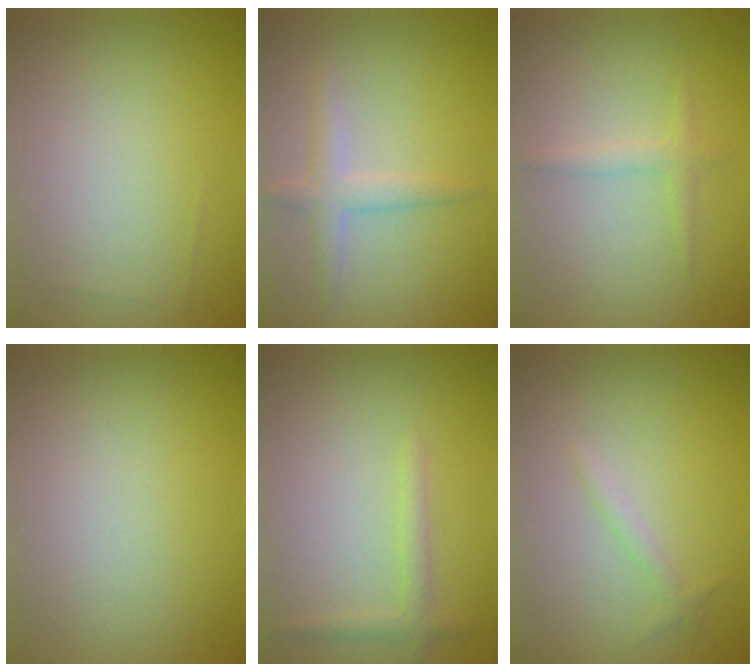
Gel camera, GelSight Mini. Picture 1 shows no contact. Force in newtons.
{"total": 2.5, "press": 2.4, "slide": 0.3}
{"total": 1.3, "press": 1.3, "slide": 0.1}
{"total": 0.0}
{"total": 1.4, "press": 1.4, "slide": 0.1}
{"total": 1.0, "press": 1.0, "slide": 0.0}